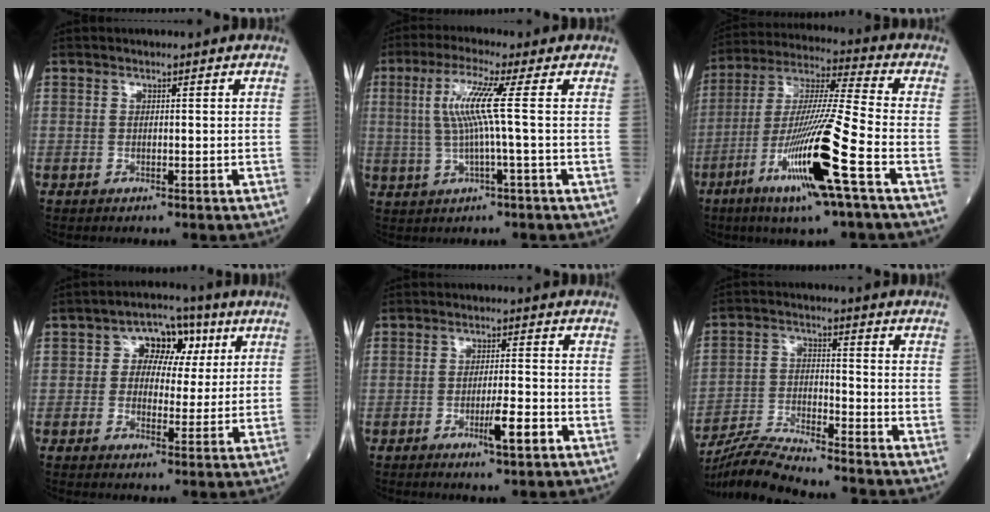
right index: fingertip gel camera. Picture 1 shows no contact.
{"total": 7.1, "force": [0.9, -1.2, 6.9], "torque": [-0.147, 0.008, 0.022]}
{"total": 17.7, "force": [-7.2, -0.5, 16.1], "torque": [-0.333, -0.025, -0.138]}
{"total": 7.1, "force": [2.0, 5.1, 4.6], "torque": [-0.054, 0.026, 0.028]}
{"total": 5.0, "force": [-2.1, 0.4, 4.5], "torque": [-0.074, -0.005, -0.034]}
{"total": 9.7, "force": [-9.3, -0.6, 2.9], "torque": [-0.055, -0.012, -0.171]}